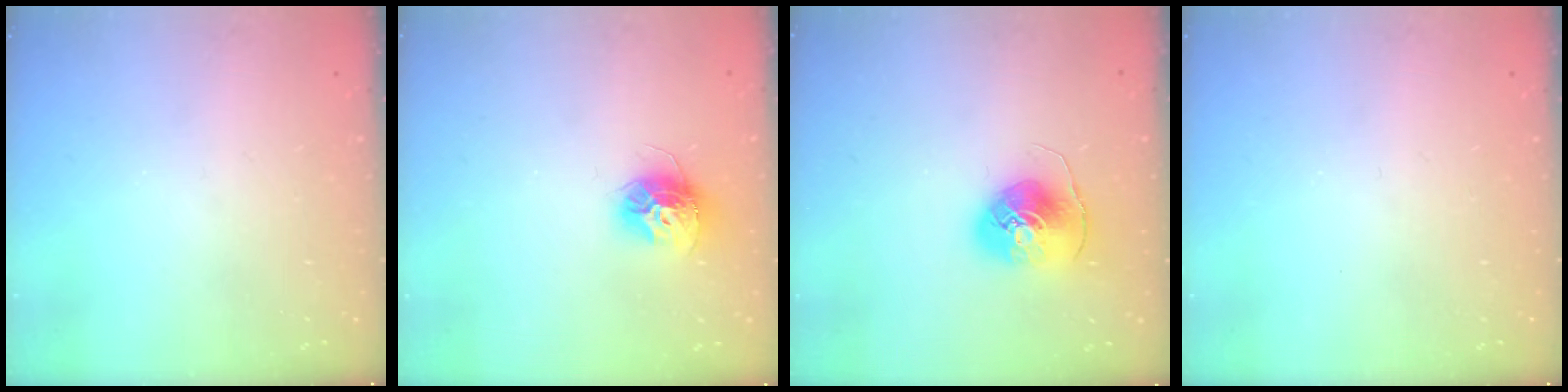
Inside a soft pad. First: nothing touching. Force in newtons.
{"total": 11.3, "press": 11.3, "slide": 0.9}
{"total": 8.8, "press": 8.7, "slide": 0.8}
{"total": 0.0}